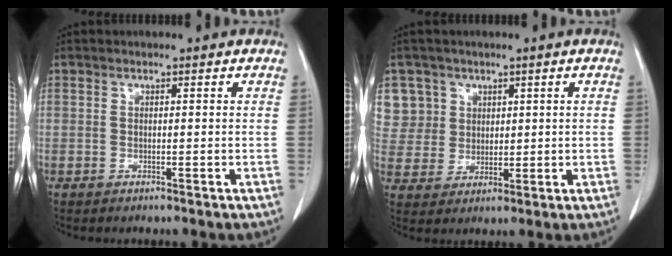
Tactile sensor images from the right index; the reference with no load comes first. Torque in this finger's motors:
{"motor_torque": [-0.10, 0.19, -0.03, 0.01]}